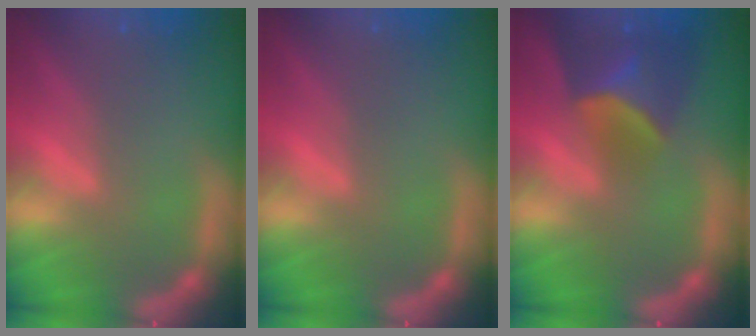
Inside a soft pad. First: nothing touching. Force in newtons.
{"total": 0.0}
{"total": 6.0}